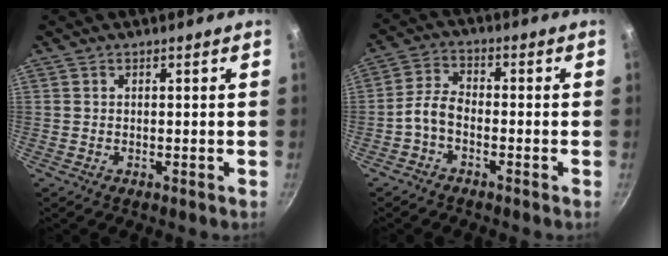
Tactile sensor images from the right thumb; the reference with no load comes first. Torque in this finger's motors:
{"motor_torque": [0.89, 1.00, 0.82, -0.66, 0.04]}